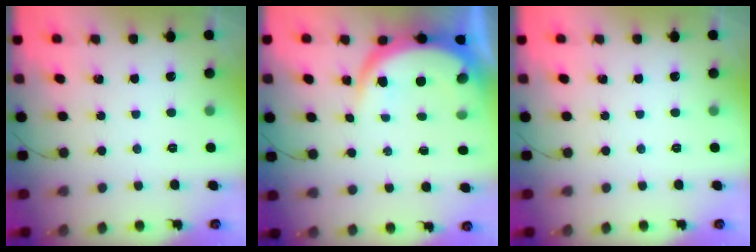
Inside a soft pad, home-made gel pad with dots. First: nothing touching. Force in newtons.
{"total": 9.1, "press": 9.1, "slide": 1.1}
{"total": 0.0}